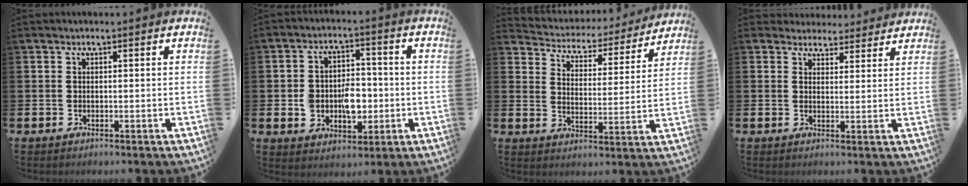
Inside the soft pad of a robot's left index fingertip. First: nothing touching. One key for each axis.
{"total": 6.0, "fx": -1.2, "fy": 4.4, "fz": 3.9, "tx": -0.065, "ty": 0.009, "tz": -0.027}
{"total": 4.2, "fx": 4.0, "fy": 1.5, "fz": 0.2, "tx": -0.026, "ty": -0.041, "tz": 0.060}
{"total": 3.6, "fx": 3.3, "fy": 1.4, "fz": -0.1, "tx": 0.003, "ty": -0.022, "tz": 0.057}